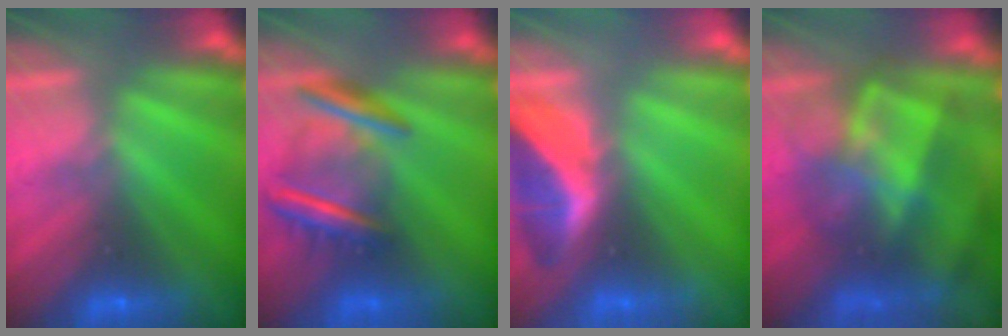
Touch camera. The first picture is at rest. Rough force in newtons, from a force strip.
{"total": 10.8}
{"total": 1.8}
{"total": 7.5}